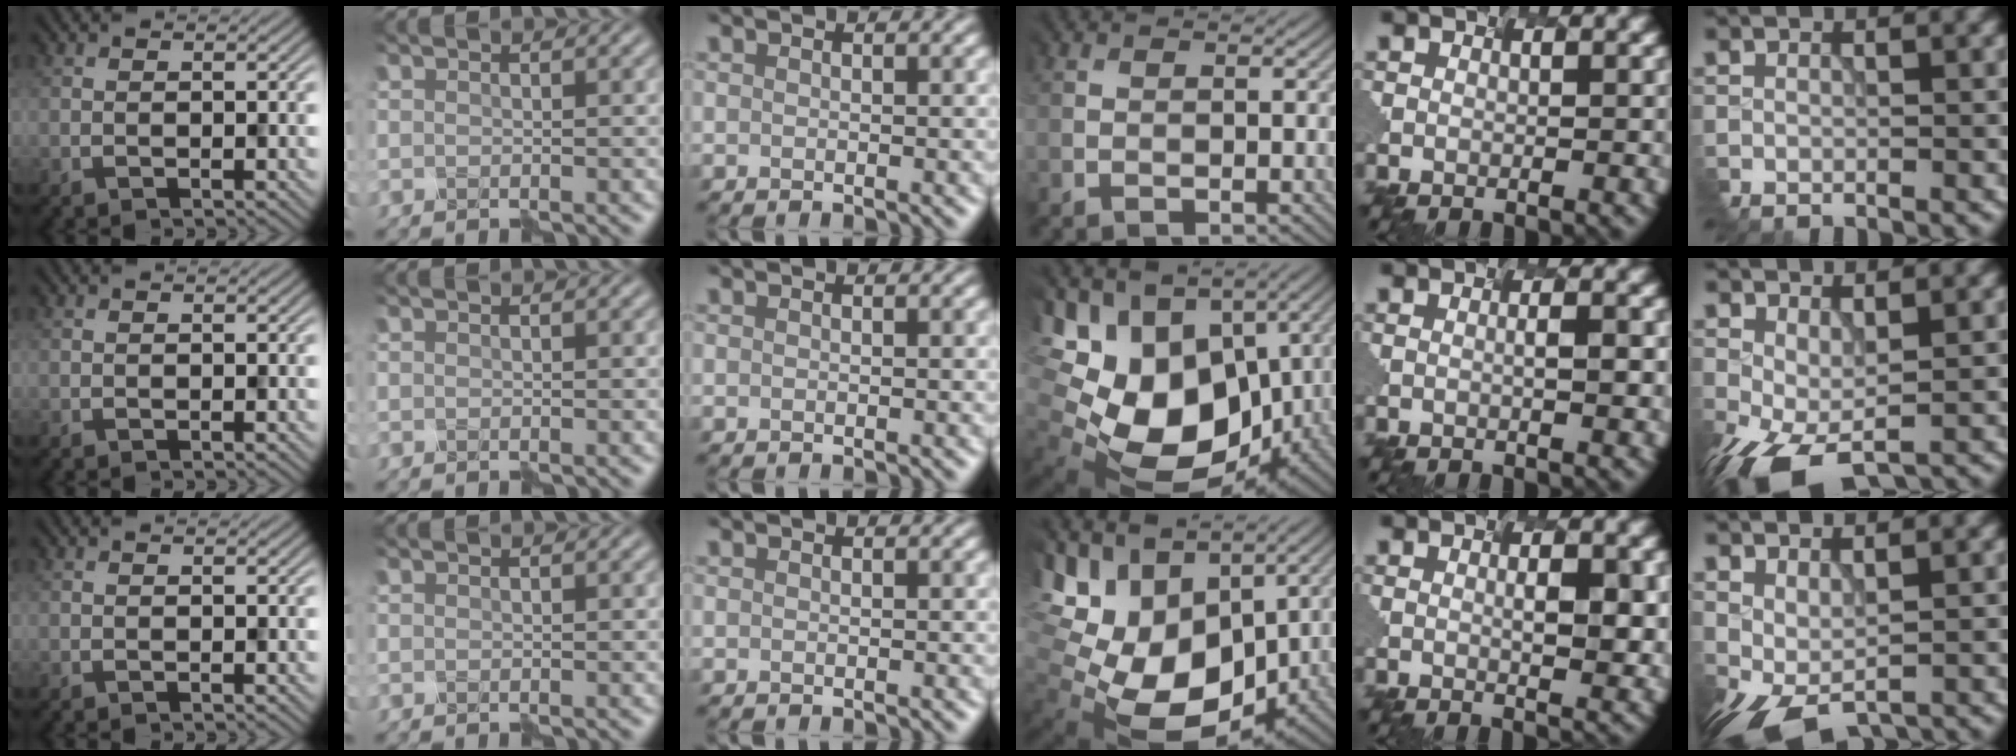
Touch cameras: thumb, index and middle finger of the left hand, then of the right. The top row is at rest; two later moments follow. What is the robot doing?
{"motion": "disassemble", "object": "velcro strap"}